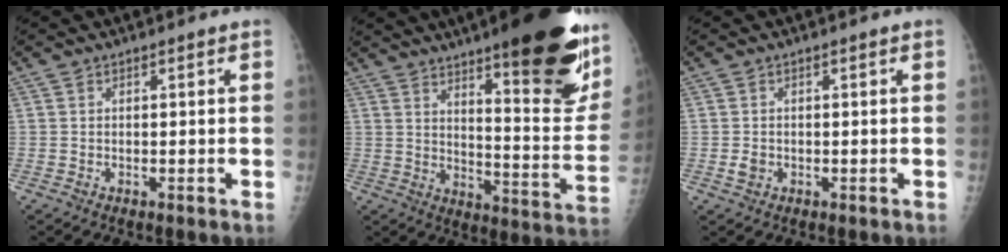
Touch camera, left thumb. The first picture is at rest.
{"total": 25.3, "force": [15.5, 5.3, 19.2], "torque": [-0.234, -0.080, 0.220]}
{"total": 1.5, "force": [-0.2, 1.2, 0.9], "torque": [-0.011, 0.000, 0.000]}